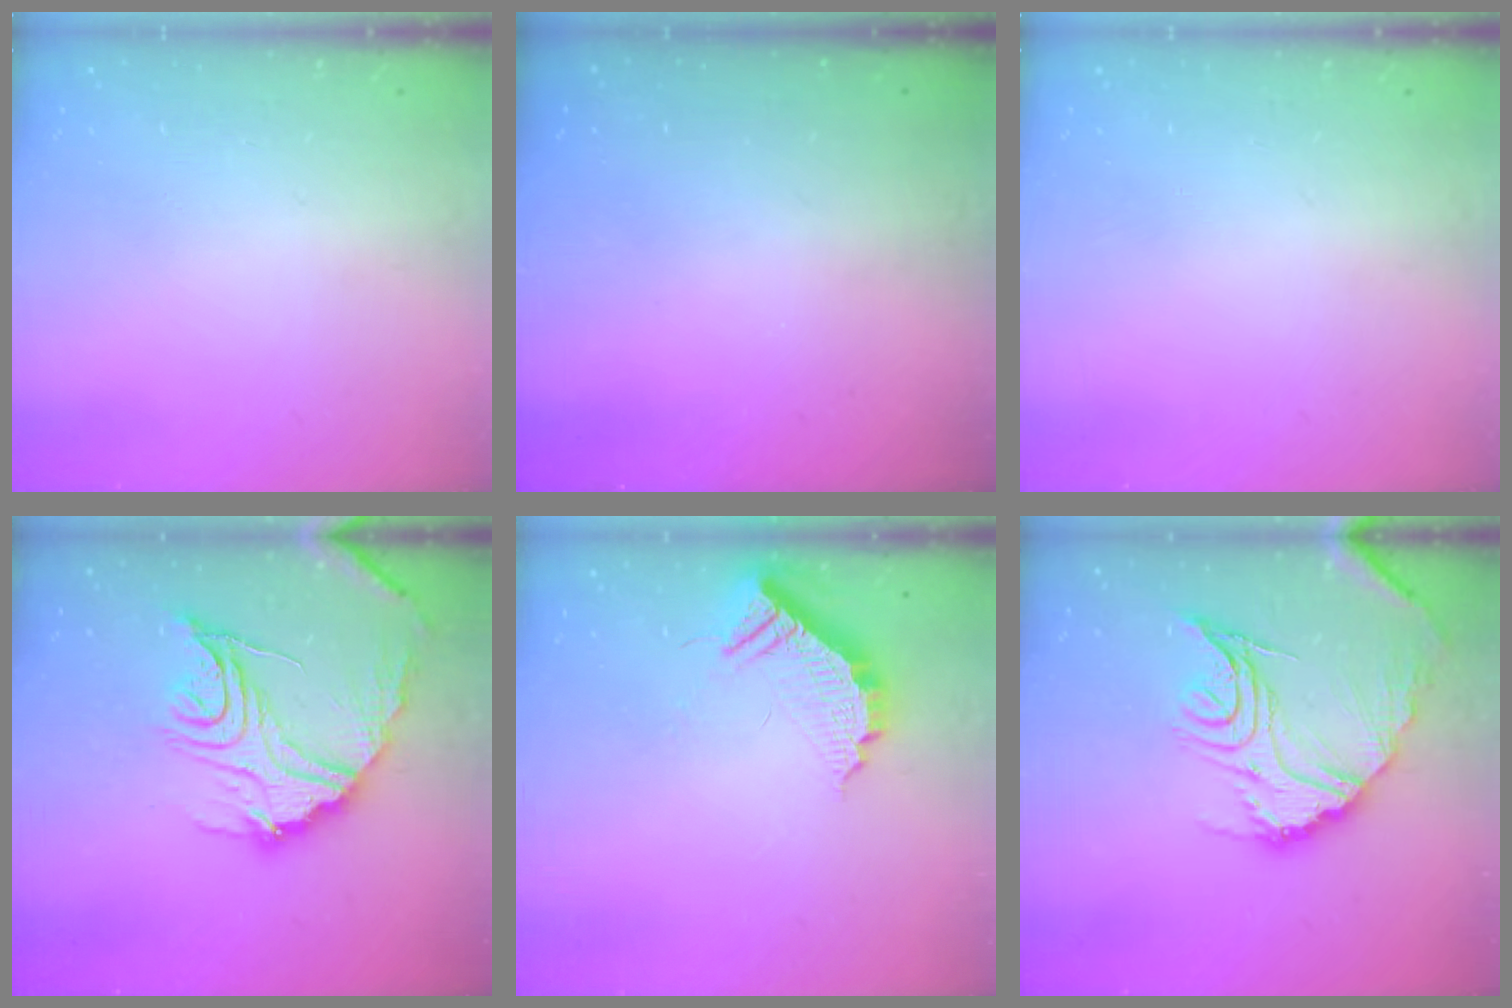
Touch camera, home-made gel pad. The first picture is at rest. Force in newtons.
{"total": 3.2, "press": 3.2, "slide": 0.1}
{"total": 0.0}
{"total": 20.1, "press": 20.0, "slide": 1.3}
{"total": 10.3, "press": 10.3, "slide": 0.6}
{"total": 19.2, "press": 19.1, "slide": 2.0}